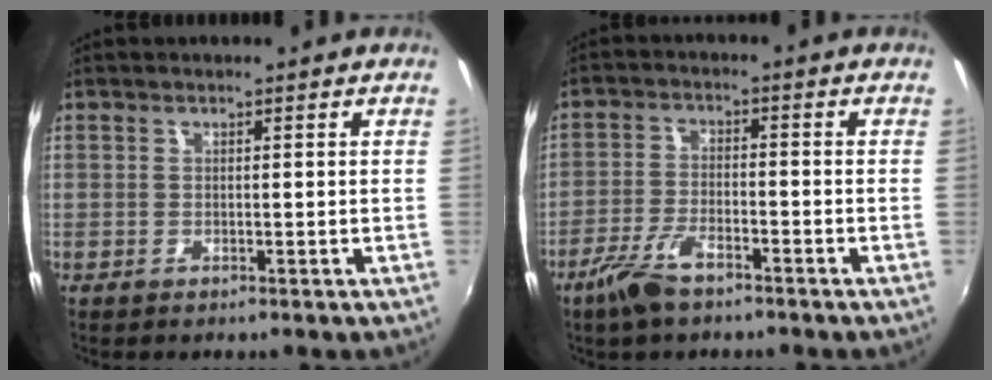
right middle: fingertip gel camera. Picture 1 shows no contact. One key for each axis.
{"total": 7.2, "fx": -5.1, "fy": 2.4, "fz": 4.5, "tx": -0.108, "ty": -0.008, "tz": -0.098}